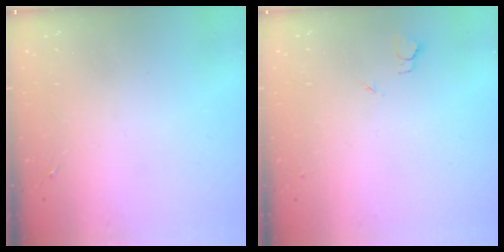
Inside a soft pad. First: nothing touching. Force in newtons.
{"total": 2.7, "press": 2.6, "slide": 0.3}